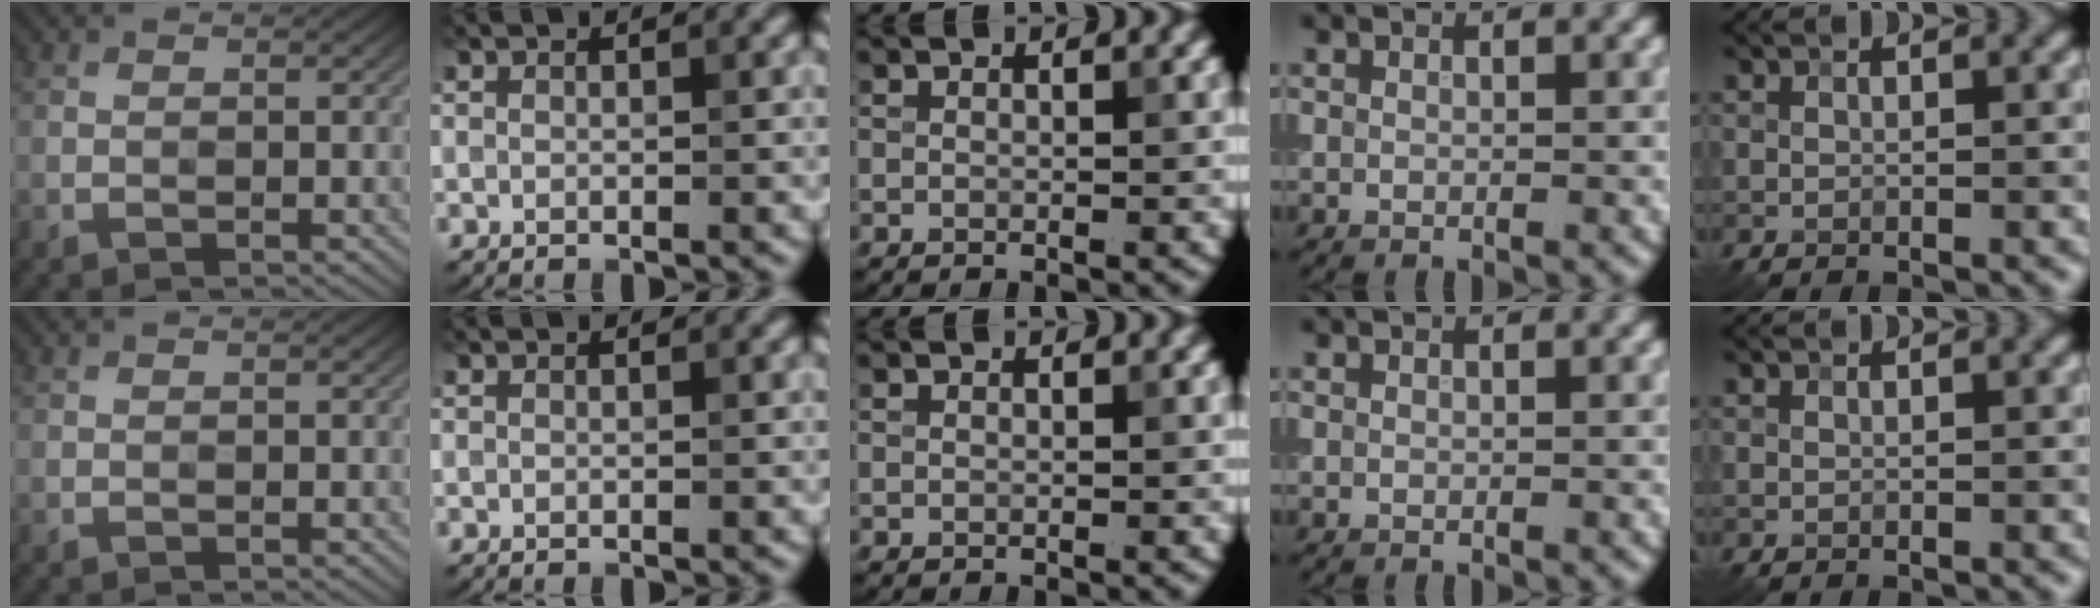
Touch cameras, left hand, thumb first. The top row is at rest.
{}